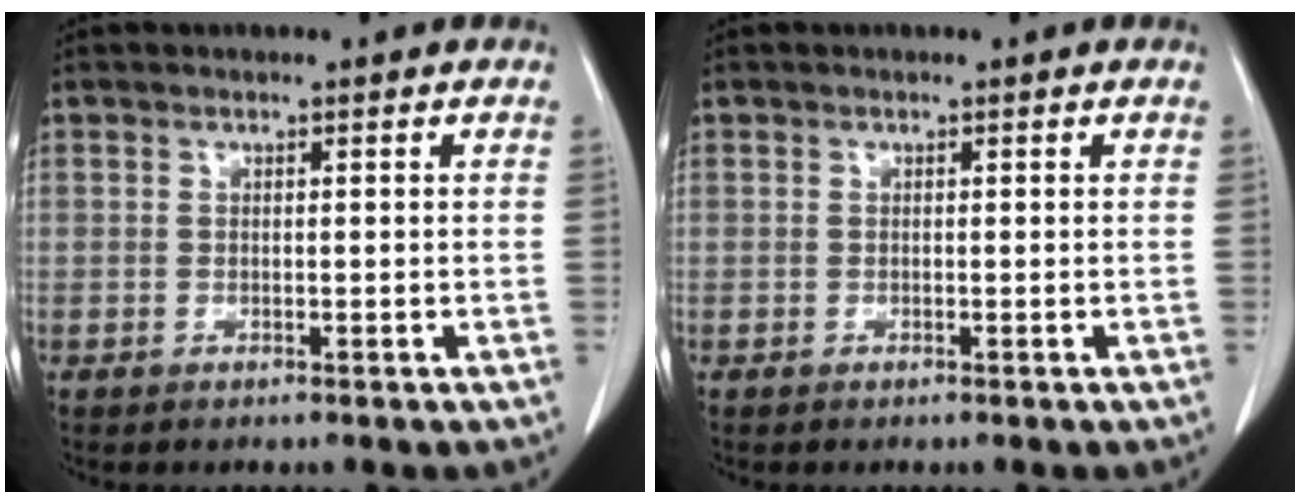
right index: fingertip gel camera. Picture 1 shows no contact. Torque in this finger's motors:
{"motor_torque": [-0.17, 0.16, -0.20, -0.08]}